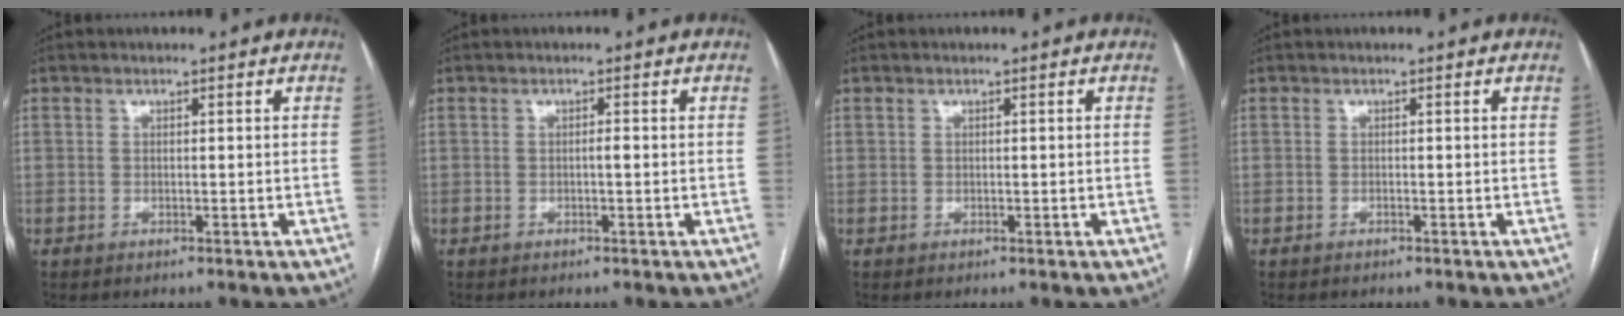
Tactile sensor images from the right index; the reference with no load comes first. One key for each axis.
{"total": 0.7, "fx": -0.2, "fy": 0.0, "fz": 0.6, "tx": -0.010, "ty": 0.001, "tz": -0.004}
{"total": 0.0}
{"total": 0.0}